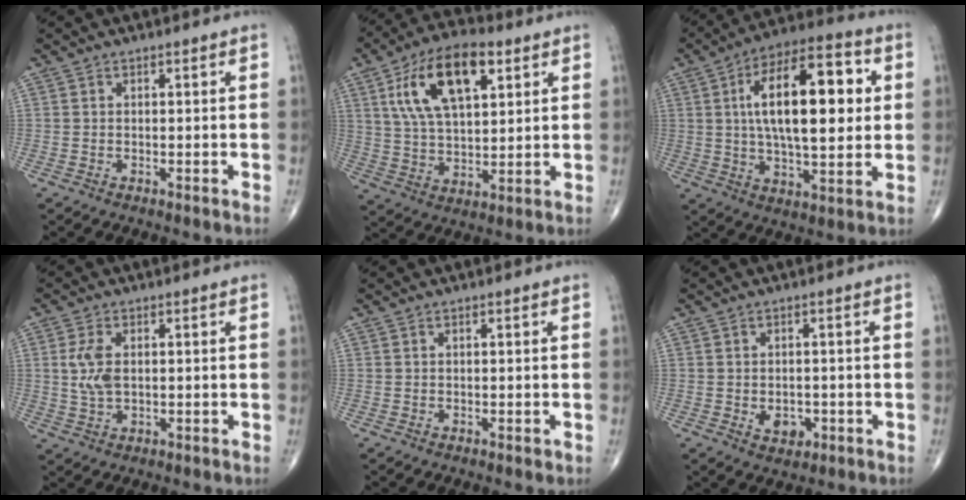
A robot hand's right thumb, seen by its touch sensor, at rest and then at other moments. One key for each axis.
{"total": 16.8, "fx": 6.6, "fy": 8.1, "fz": 13.1, "tx": -0.222, "ty": -0.005, "tz": 0.117}
{"total": 21.2, "fx": 3.9, "fy": 8.9, "fz": 18.8, "tx": -0.284, "ty": 0.009, "tz": 0.056}
{"total": 5.3, "fx": 0.7, "fy": 3.0, "fz": 4.4, "tx": -0.096, "ty": -0.001, "tz": 0.016}
{"total": 0.5, "fx": 0.0, "fy": 0.3, "fz": 0.4, "tx": -0.006, "ty": -0.001, "tz": 0.000}
{"total": 3.8, "fx": -1.0, "fy": 2.7, "fz": 2.5, "tx": -0.025, "ty": 0.002, "tz": -0.007}